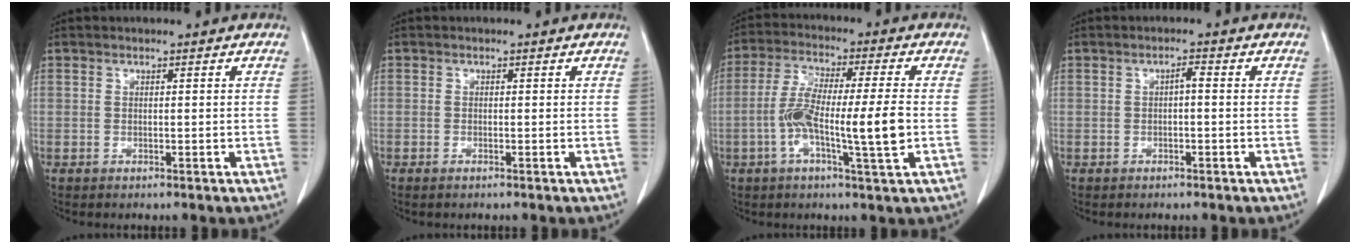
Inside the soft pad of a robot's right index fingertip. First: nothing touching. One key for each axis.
{"total": 0.6, "fx": -0.5, "fy": 0.1, "fz": 0.4, "tx": -0.006, "ty": -0.001, "tz": -0.008}
{"total": 11.4, "fx": -1.9, "fy": 0.7, "fz": 11.2, "tx": -0.206, "ty": 0.005, "tz": -0.038}
{"total": 1.3, "fx": -0.1, "fy": 0.3, "fz": 1.3, "tx": -0.021, "ty": 0.004, "tz": -0.002}